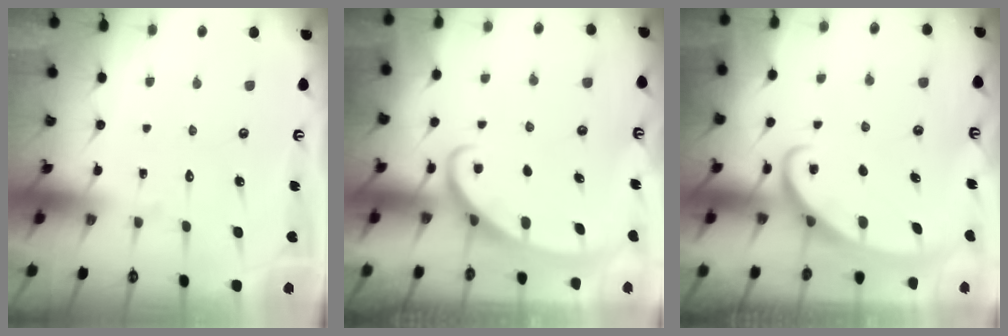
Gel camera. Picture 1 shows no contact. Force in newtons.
{"total": 2.5, "press": 2.5, "slide": 0.4}
{"total": 2.5, "press": 2.5, "slide": 0.4}